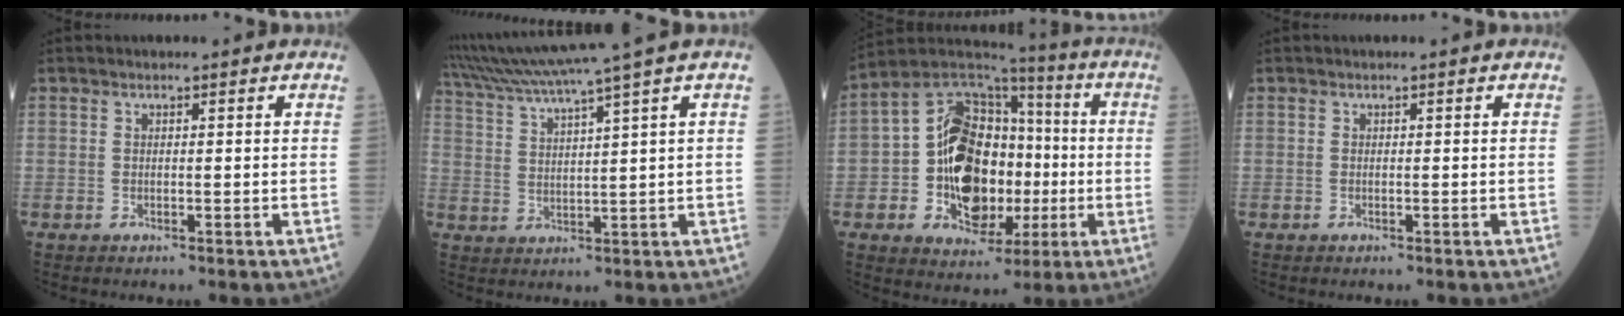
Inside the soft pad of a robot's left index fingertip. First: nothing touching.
{"total": 10.8, "force": [8.8, -2.9, 5.6], "torque": [-0.106, 0.003, 0.154]}
{"total": 17.3, "force": [-2.4, 11.5, 12.7], "torque": [-0.235, 0.038, -0.029]}
{"total": 0.0}